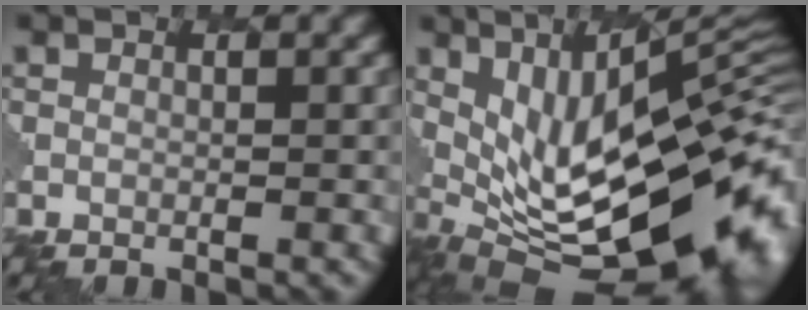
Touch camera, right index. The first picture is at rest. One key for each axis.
{"total": 17.6, "fx": 1.0, "fy": 6.5, "fz": 16.3, "tx": -0.238, "ty": -0.008, "tz": 0.045}